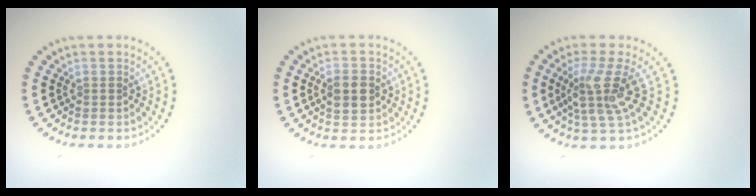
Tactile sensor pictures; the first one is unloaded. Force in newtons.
{"total": 2.9, "press": 2.9, "slide": 0.1}
{"total": 4.0, "press": 3.0, "slide": 2.6}